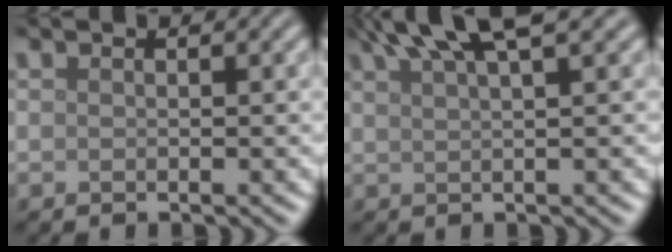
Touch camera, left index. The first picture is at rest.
{"total": 6.1, "force": [4.3, 1.0, 4.2], "torque": [-0.049, 0.020, 0.066]}